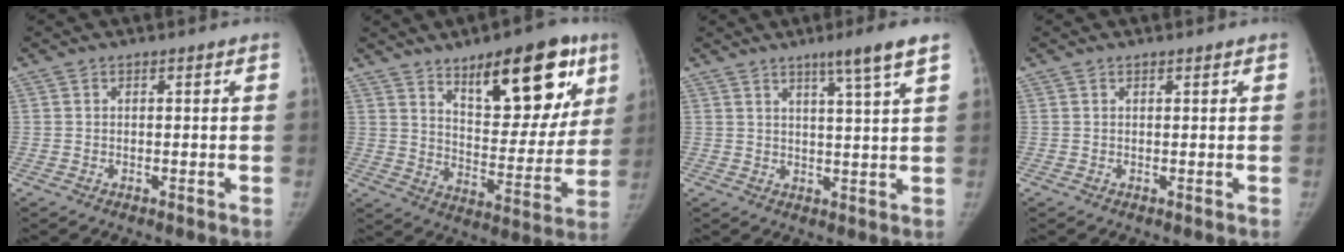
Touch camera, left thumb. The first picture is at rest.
{"total": 22.2, "force": [11.9, 9.2, 16.3], "torque": [-0.177, -0.052, 0.180]}
{"total": 6.6, "force": [4.3, -0.7, 5.0], "torque": [-0.079, -0.025, 0.067]}
{"total": 0.5, "force": [0.5, 0.1, 0.1], "torque": [-0.005, -0.003, 0.007]}